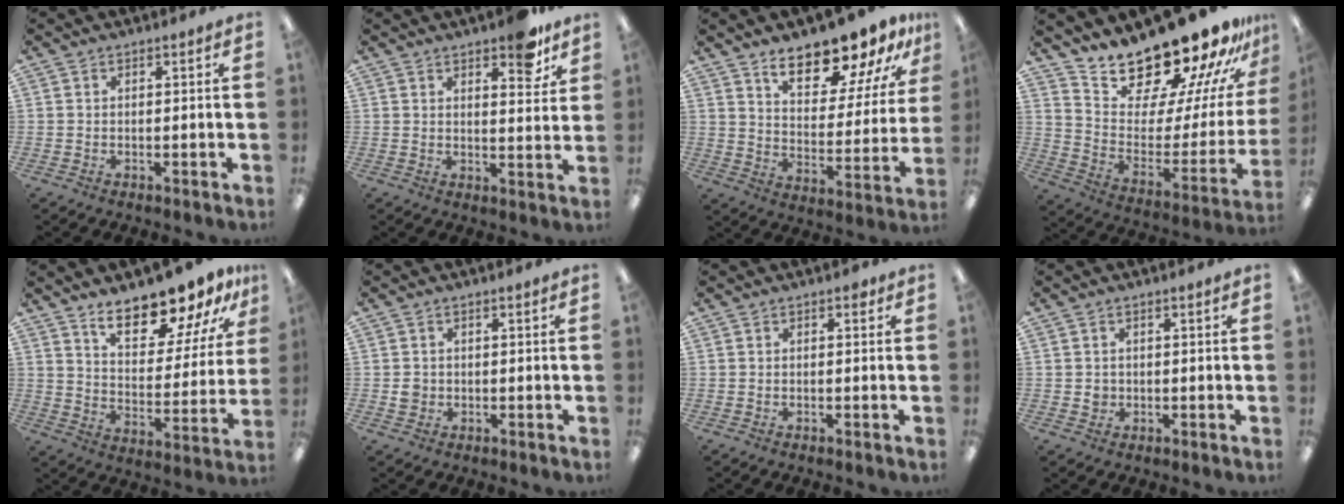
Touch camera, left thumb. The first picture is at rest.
{"total": 10.5, "force": [7.9, 3.9, 5.8], "torque": [-0.062, -0.048, 0.132]}
{"total": 16.5, "force": [13.9, 5.1, 7.3], "torque": [-0.114, -0.097, 0.238]}
{"total": 19.6, "force": [18.3, 4.6, 5.3], "torque": [-0.074, -0.181, 0.318]}
{"total": 16.1, "force": [13.8, 4.6, 6.9], "torque": [-0.113, -0.095, 0.239]}
{"total": 2.2, "force": [0.1, 2.1, 0.6], "torque": [-0.006, 0.001, -0.002]}
{"total": 0.8, "force": [0.4, 0.5, 0.5], "torque": [-0.004, -0.001, 0.006]}
{"total": 1.8, "force": [0.2, 1.7, 0.6], "torque": [-0.005, 0.002, -0.001]}